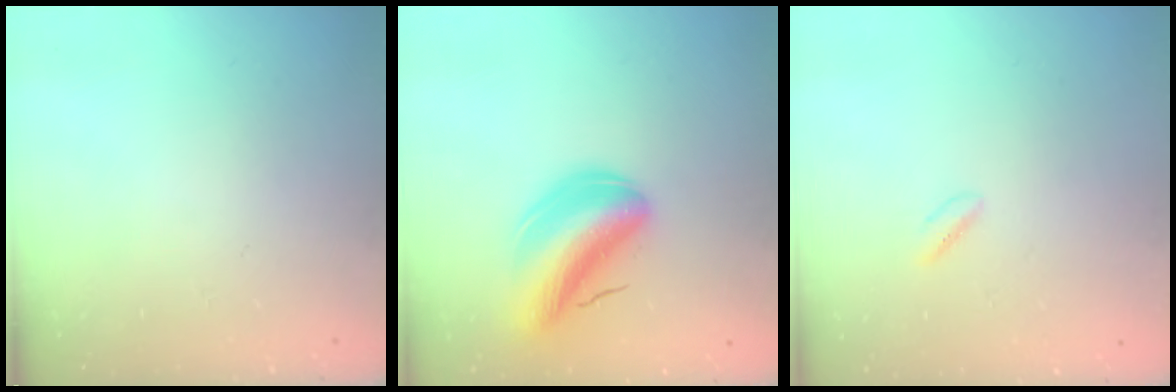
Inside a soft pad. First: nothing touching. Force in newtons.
{"total": 10.9, "press": 10.4, "slide": 3.3}
{"total": 1.7, "press": 1.4, "slide": 1.0}